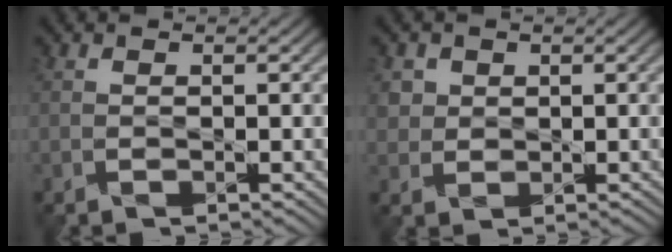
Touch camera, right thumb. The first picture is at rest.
{"total": 2.3, "force": [1.6, 1.6, -0.4], "torque": [-0.008, -0.005, 0.041]}